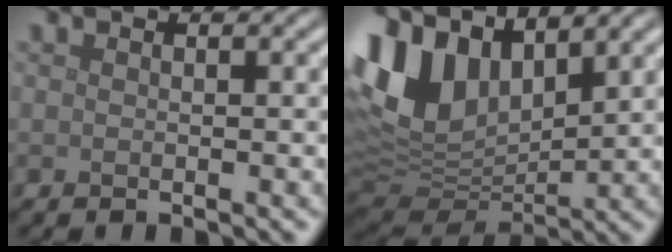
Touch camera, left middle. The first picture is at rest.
{"total": 9.8, "force": [5.2, 5.7, 6.1], "torque": [-0.153, 0.008, 0.099]}